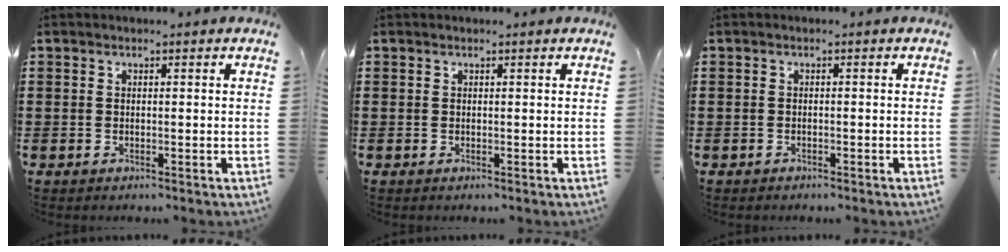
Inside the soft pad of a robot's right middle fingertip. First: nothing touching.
{"total": 0.0}
{"total": 0.6, "force": [-0.6, 0.2, 0.1], "torque": [-0.003, 0.000, -0.013]}